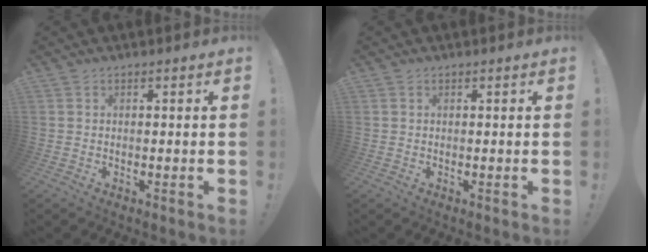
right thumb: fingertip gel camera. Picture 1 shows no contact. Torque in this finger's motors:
{"motor_torque": [-0.26, 0.04, -0.26, 0.26, -0.07]}